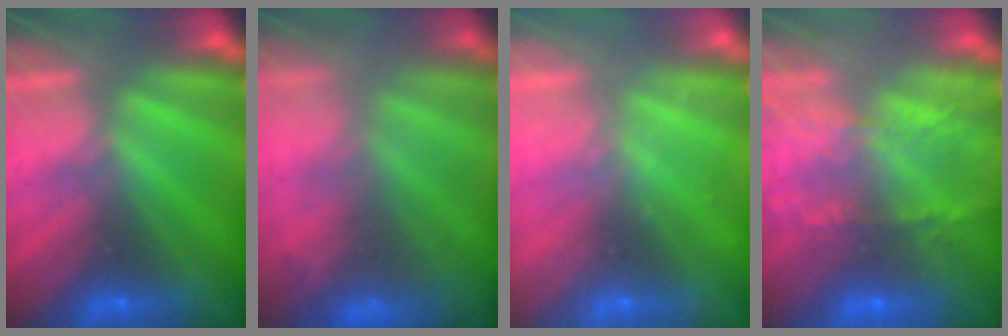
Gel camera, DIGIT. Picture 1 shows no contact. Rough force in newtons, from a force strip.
{"total": 7.8}
{"total": 2.3}
{"total": 7.0}